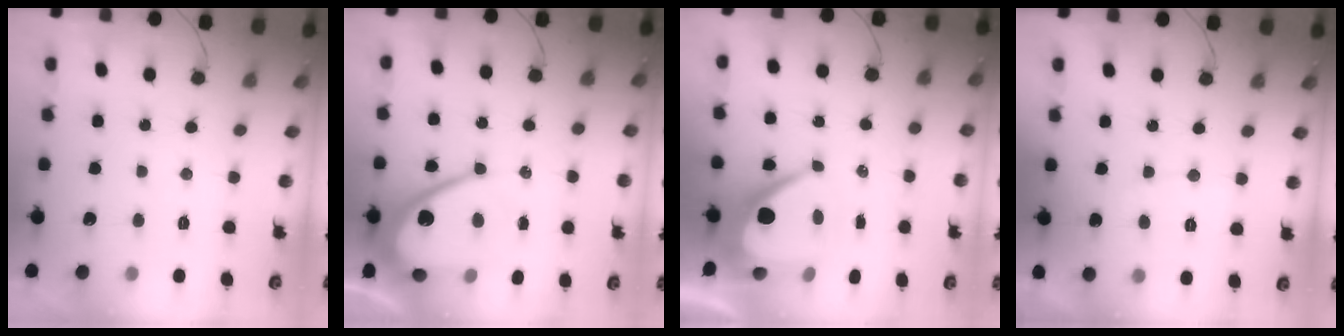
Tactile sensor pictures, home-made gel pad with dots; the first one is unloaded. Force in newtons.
{"total": 14.8, "press": 14.8, "slide": 1.0}
{"total": 11.0, "press": 11.0, "slide": 0.8}
{"total": 3.8, "press": 3.8, "slide": 0.2}